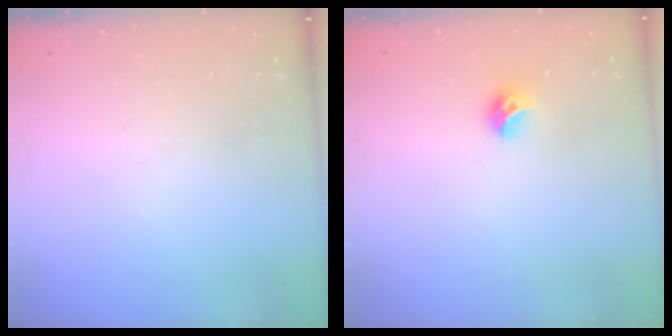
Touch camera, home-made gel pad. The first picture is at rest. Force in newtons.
{"total": 7.5, "press": 7.4, "slide": 0.7}